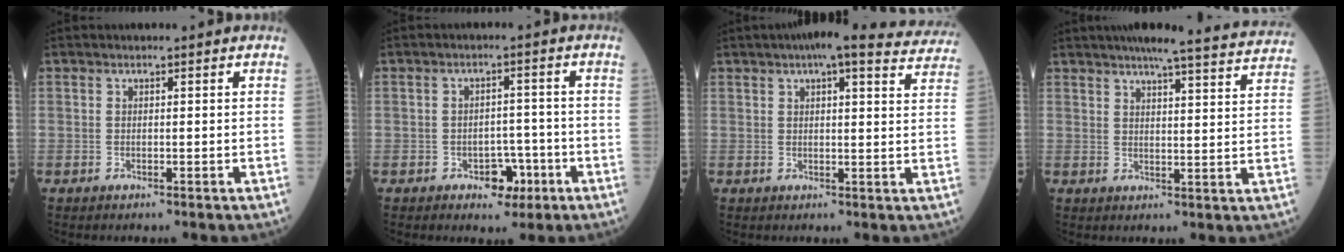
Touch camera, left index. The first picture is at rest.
{"total": 4.4, "force": [-2.3, 2.8, 2.5], "torque": [-0.024, 0.011, -0.031]}
{"total": 14.1, "force": [12.5, 2.5, 6.1], "torque": [-0.061, 0.020, 0.132]}
{"total": 18.6, "force": [17.2, 0.4, 7.1], "torque": [-0.092, -0.025, 0.198]}